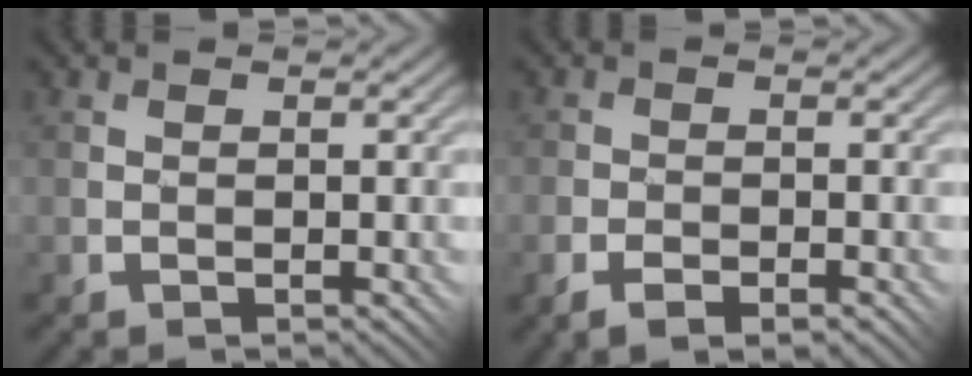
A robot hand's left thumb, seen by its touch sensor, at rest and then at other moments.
{"total": 3.2, "force": [-2.0, 1.5, 2.0], "torque": [-0.035, -0.007, -0.039]}